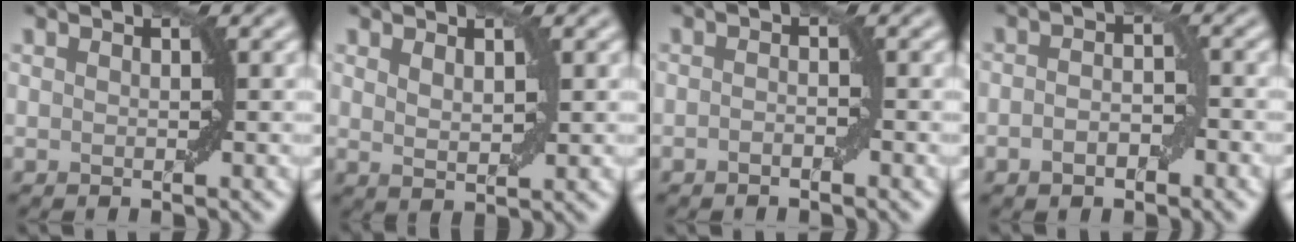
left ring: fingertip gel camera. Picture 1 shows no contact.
{"total": 1.6, "force": [0.9, 0.5, 1.2], "torque": [-0.022, -0.003, 0.020]}
{"total": 0.9, "force": [-0.6, 0.2, 0.6], "torque": [-0.012, 0.004, -0.010]}
{"total": 2.7, "force": [-1.0, 1.4, 2.1], "torque": [-0.036, 0.002, -0.020]}